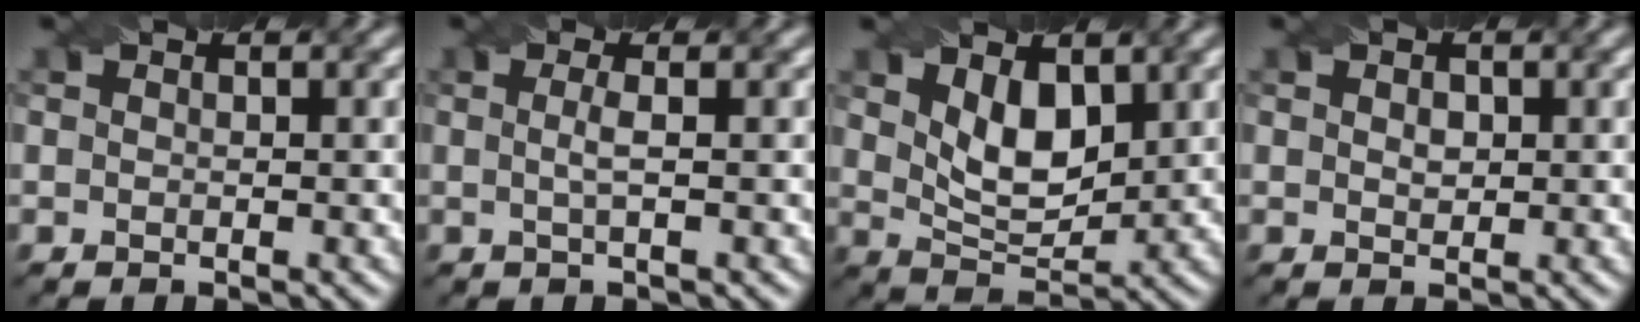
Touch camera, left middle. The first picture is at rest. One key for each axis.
{"total": 1.6, "fx": -0.1, "fy": 0.3, "fz": 1.5, "tx": -0.031, "ty": 0.002, "tz": -0.003}
{"total": 4.4, "fx": 1.8, "fy": 2.4, "fz": 3.3, "tx": -0.068, "ty": -0.008, "tz": 0.035}
{"total": 1.0, "fx": 0.2, "fy": 0.8, "fz": 0.7, "tx": -0.011, "ty": -0.001, "tz": 0.006}